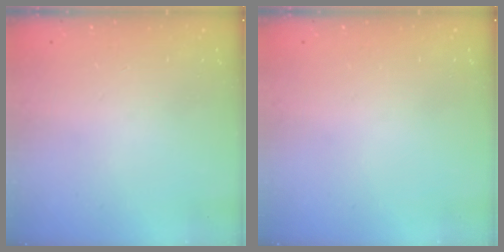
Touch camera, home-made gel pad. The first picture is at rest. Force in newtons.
{"total": 0.0}